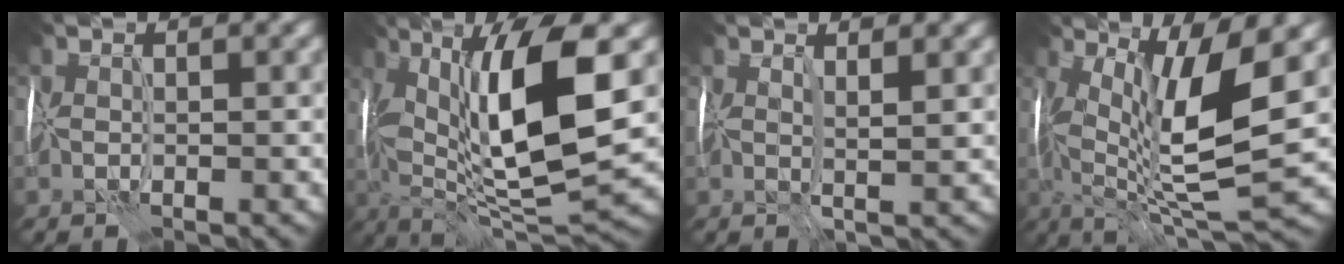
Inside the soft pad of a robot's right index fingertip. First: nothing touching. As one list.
[{"total": 13.3, "force": [2.4, 3.8, 12.5], "torque": [-0.214, -0.005, 0.046]}, {"total": 2.4, "force": [1.3, 0.3, 2.0], "torque": [-0.027, -0.001, 0.022]}, {"total": 11.0, "force": [1.6, 2.6, 10.6], "torque": [-0.189, -0.005, 0.032]}]